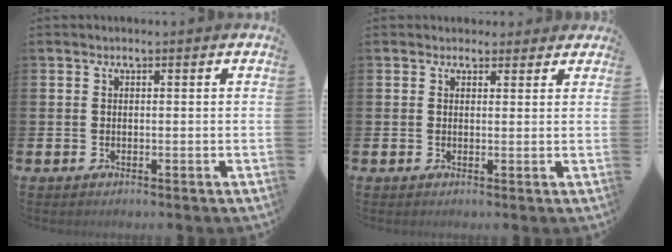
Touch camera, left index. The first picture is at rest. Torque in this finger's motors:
{"motor_torque": [1.01, -1.14, 0.16, 0.00]}